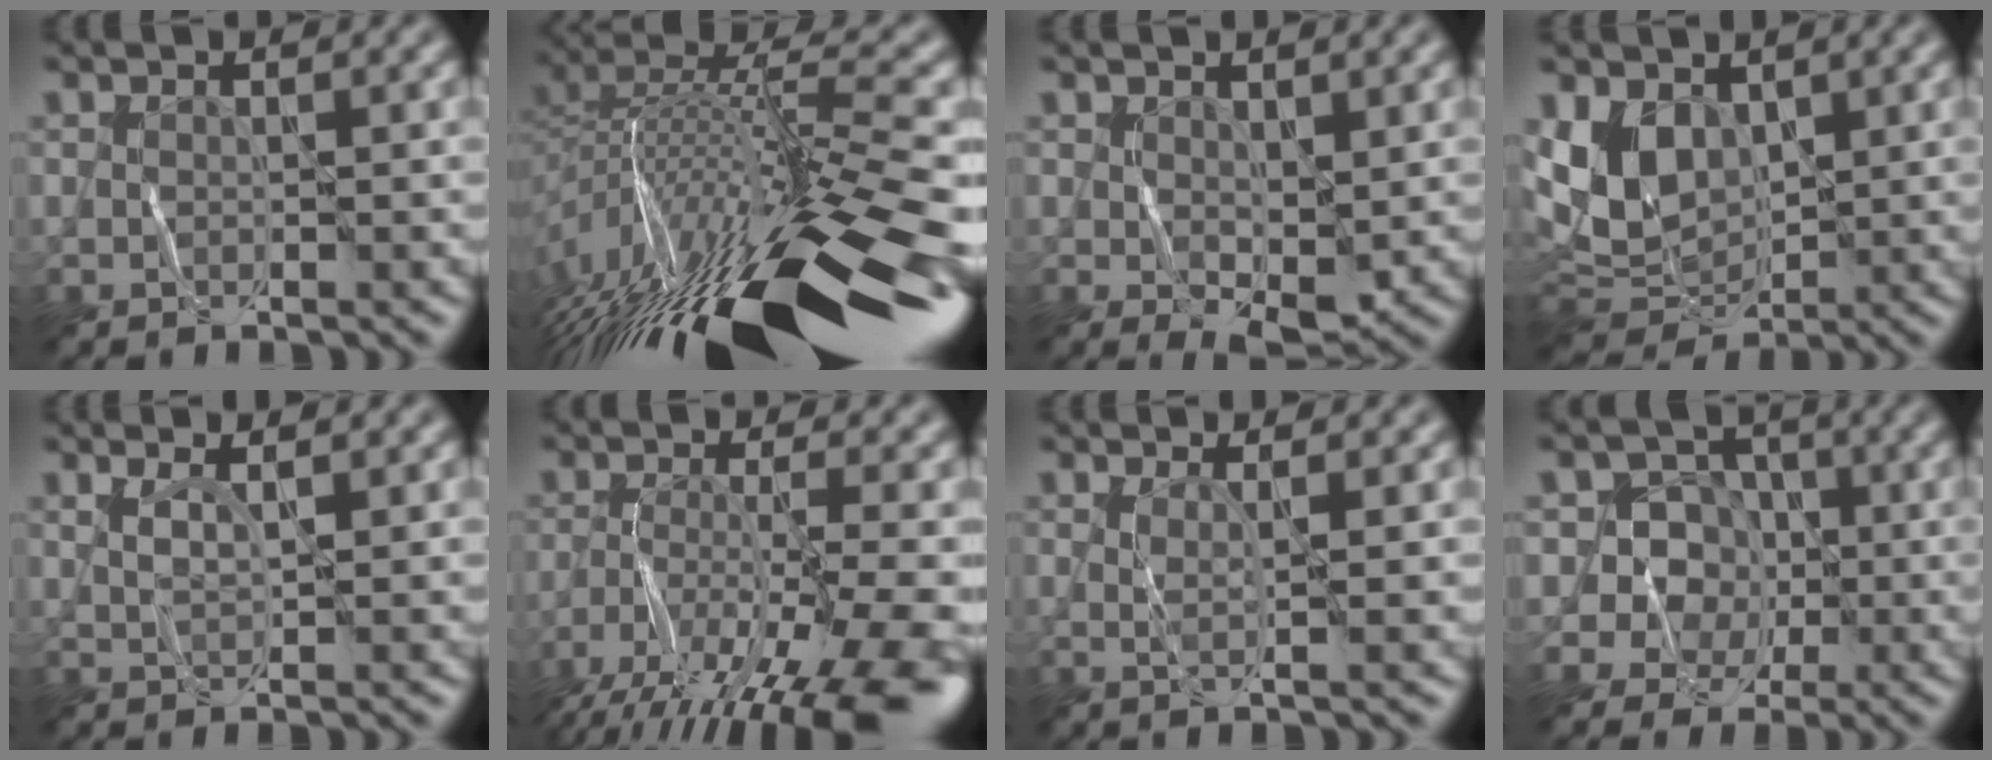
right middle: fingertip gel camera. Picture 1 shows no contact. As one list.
[{"total": 17.7, "force": [-10.2, 4.3, 13.8], "torque": [-0.265, 0.030, -0.168]}, {"total": 1.8, "force": [0.3, 0.5, 1.7], "torque": [-0.041, -0.004, 0.019]}, {"total": 5.3, "force": [1.7, 3.7, 3.4], "torque": [-0.088, -0.007, 0.041]}, {"total": 1.5, "force": [0.8, 0.1, 1.2], "torque": [-0.028, 0.001, 0.024]}, {"total": 12.7, "force": [-8.6, 2.6, 9.0], "torque": [-0.187, -0.014, -0.124]}, {"total": 1.6, "force": [0.3, 0.0, 1.5], "torque": [-0.038, -0.003, 0.013]}, {"total": 4.9, "force": [-0.2, 4.7, 1.3], "torque": [-0.019, 0.022, -0.013]}]